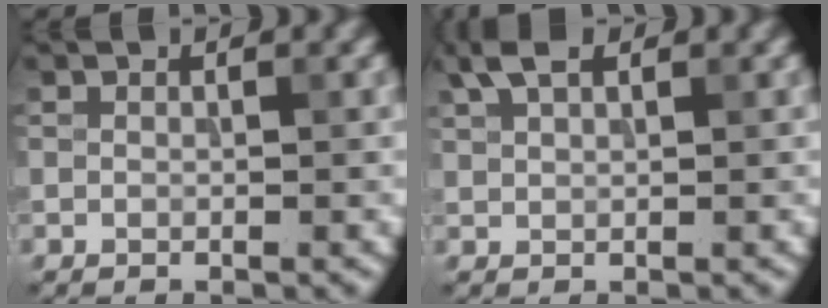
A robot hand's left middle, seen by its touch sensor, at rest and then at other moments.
{"total": 3.1, "force": [1.9, 1.4, 2.0], "torque": [-0.045, 0.010, 0.040]}